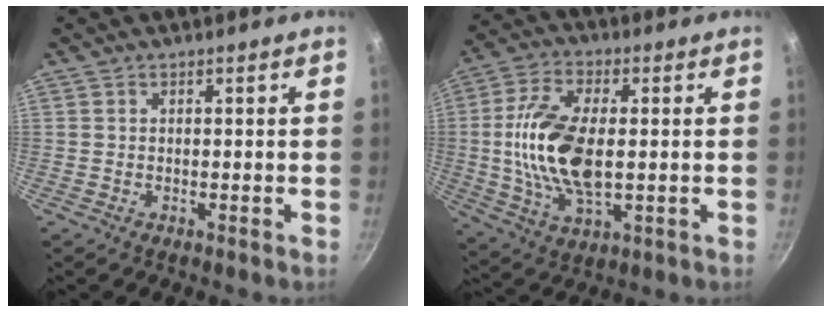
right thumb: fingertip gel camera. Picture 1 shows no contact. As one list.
[{"total": 15.9, "force": [0.3, 8.2, 13.6], "torque": [-0.265, 0.008, 0.002]}]